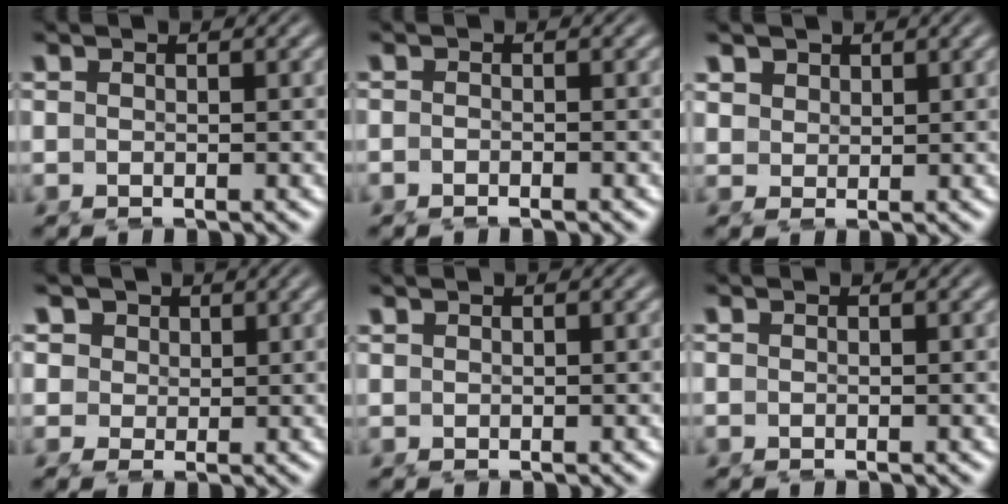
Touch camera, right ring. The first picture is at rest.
{"total": 1.1, "force": [-1.0, -0.3, 0.0], "torque": [0.000, -0.005, -0.018]}
{"total": 1.8, "force": [1.6, 0.7, 0.5], "torque": [-0.012, -0.006, 0.044]}
{"total": 5.0, "force": [2.0, 4.1, 2.0], "torque": [-0.059, -0.013, 0.043]}
{"total": 1.0, "force": [0.6, -0.8, -0.2], "torque": [0.013, 0.000, 0.018]}
{"total": 0.0}